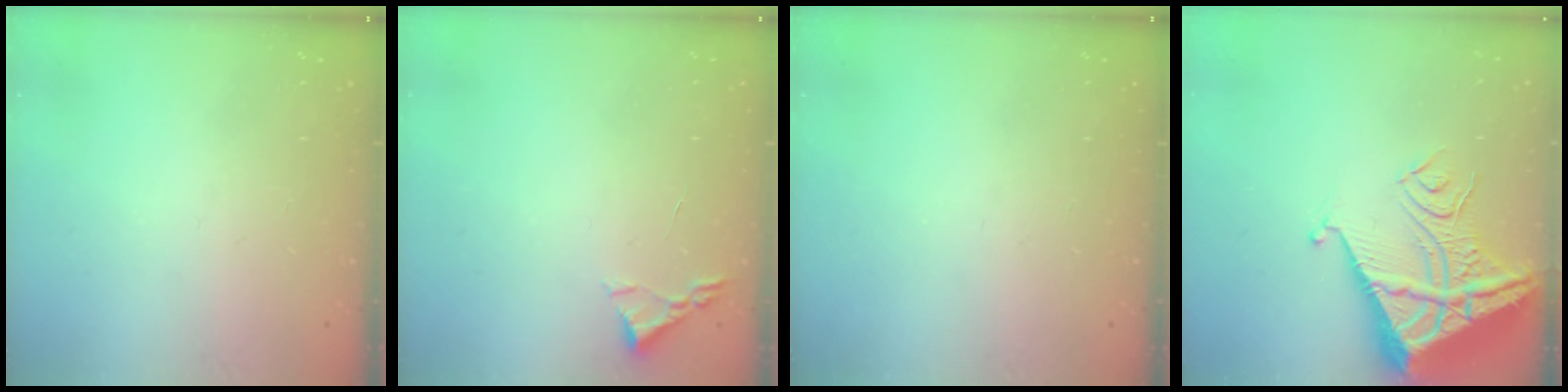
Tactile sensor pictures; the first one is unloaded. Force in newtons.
{"total": 2.4, "press": 2.3, "slide": 0.3}
{"total": 0.0}
{"total": 11.5, "press": 11.5, "slide": 1.2}